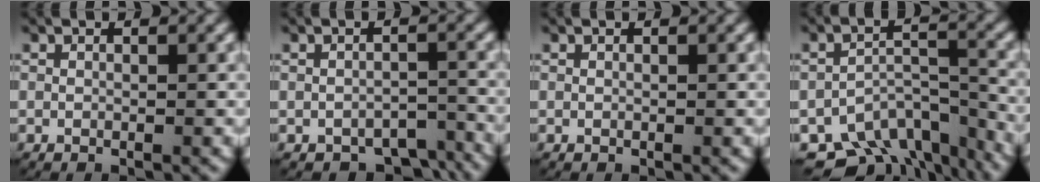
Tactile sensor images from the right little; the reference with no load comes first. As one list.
[{"total": 6.1, "force": [-5.7, 2.1, 0.7], "torque": [0.020, -0.006, -0.097]}, {"total": 0.0}, {"total": 10.0, "force": [-7.4, 5.4, 4.0], "torque": [-0.054, -0.017, -0.117]}]